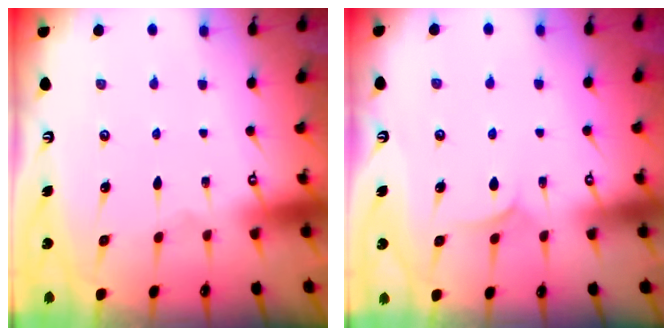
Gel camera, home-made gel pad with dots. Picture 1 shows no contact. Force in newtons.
{"total": 3.4, "press": 3.4, "slide": 0.3}